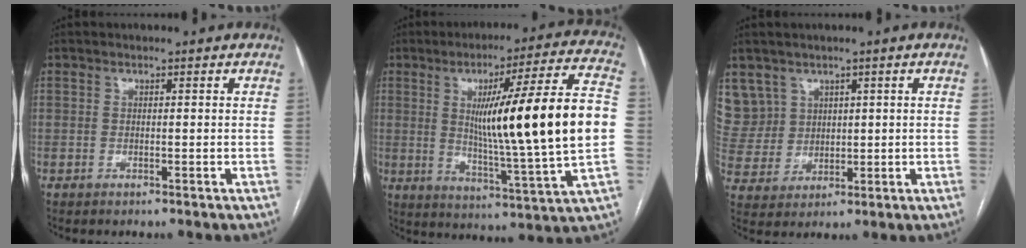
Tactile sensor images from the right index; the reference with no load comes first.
{"total": 23.0, "force": [1.3, -0.3, 23.0], "torque": [-0.335, 0.000, 0.012]}
{"total": 9.0, "force": [4.6, 7.7, 0.5], "torque": [-0.026, 0.032, 0.115]}